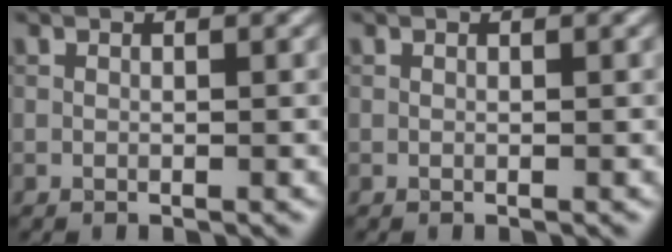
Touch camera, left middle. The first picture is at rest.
{"total": 0.0}